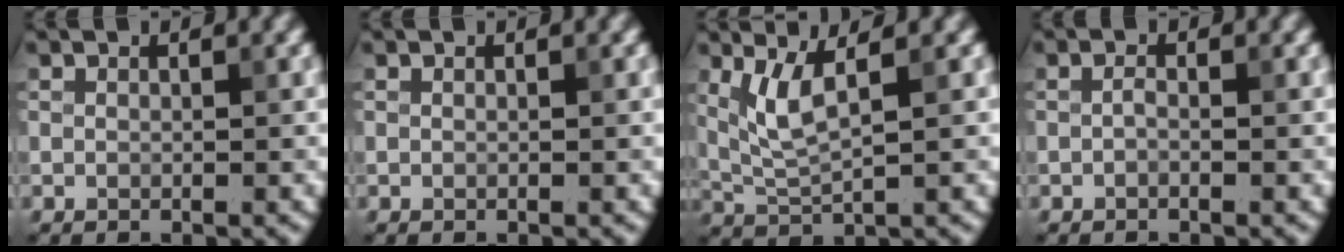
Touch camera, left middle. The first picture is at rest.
{"total": 0.0}
{"total": 3.5, "force": [1.3, 0.8, 3.1], "torque": [-0.076, -0.004, 0.034]}
{"total": 0.6, "force": [-0.3, 0.2, 0.5], "torque": [-0.014, 0.001, -0.007]}